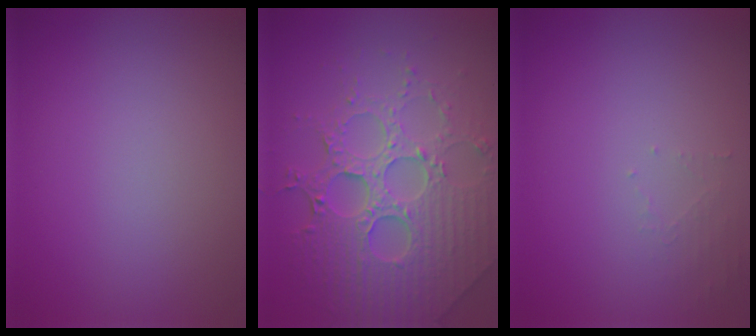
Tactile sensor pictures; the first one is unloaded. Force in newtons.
{"total": 8.2, "press": 5.9, "slide": 5.7}
{"total": 1.0, "press": 1.0, "slide": 0.2}